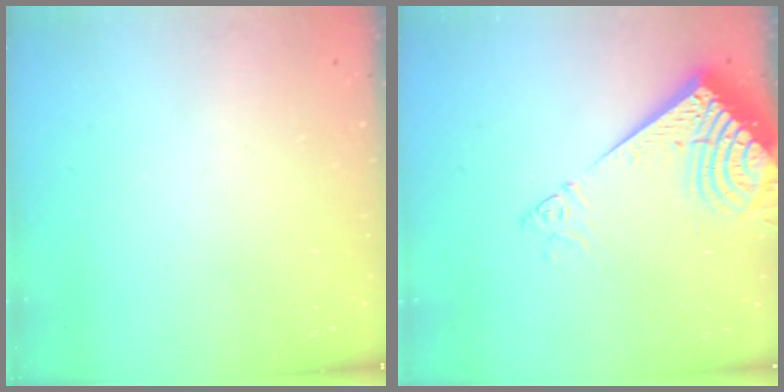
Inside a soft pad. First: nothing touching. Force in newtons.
{"total": 14.0, "press": 13.8, "slide": 2.1}